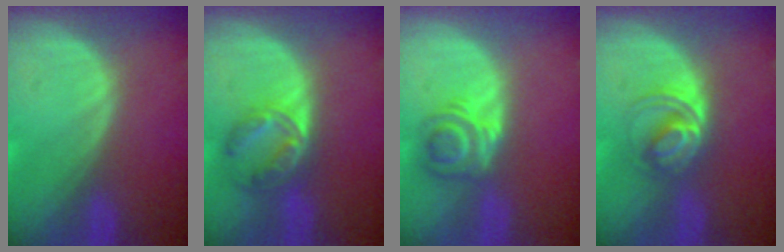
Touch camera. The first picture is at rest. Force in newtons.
{"total": 6.7, "press": 5.9, "slide": 3.2}
{"total": 5.8, "press": 4.9, "slide": 3.0}
{"total": 5.4, "press": 5.3, "slide": 1.1}